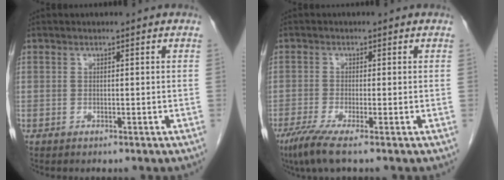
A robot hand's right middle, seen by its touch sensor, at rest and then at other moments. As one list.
[{"total": 4.6, "force": [-2.9, 0.0, 3.5], "torque": [-0.072, -0.016, -0.060]}]